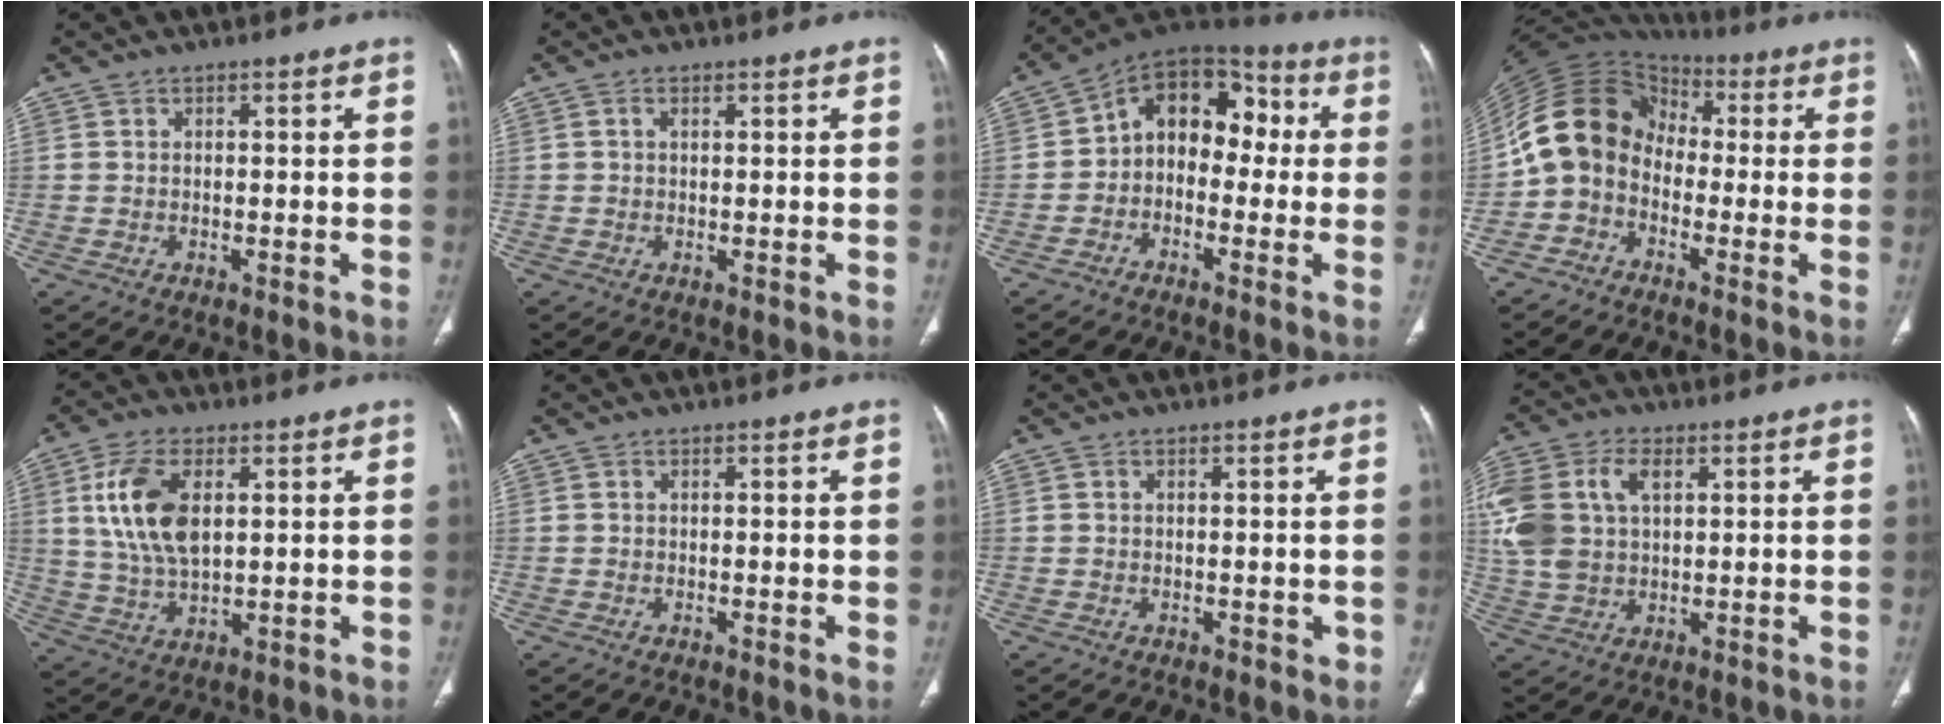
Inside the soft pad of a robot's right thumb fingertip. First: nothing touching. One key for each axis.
{"total": 0.9, "fx": 0.4, "fy": 0.6, "fz": 0.6, "tx": -0.012, "ty": 0.004, "tz": 0.005}
{"total": 13.1, "fx": -0.2, "fy": 9.5, "fz": 9.0, "tx": -0.081, "ty": 0.052, "tz": -0.025}
{"total": 12.7, "fx": -2.3, "fy": 10.4, "fz": 7.0, "tx": -0.119, "ty": 0.058, "tz": -0.062}
{"total": 11.9, "fx": 3.1, "fy": 6.4, "fz": 9.6, "tx": -0.188, "ty": -0.009, "tz": 0.061}
{"total": 0.6, "fx": 0.1, "fy": 0.3, "fz": 0.5, "tx": -0.005, "ty": -0.001, "tz": 0.002}
{"total": 1.0, "fx": 0.2, "fy": 0.8, "fz": 0.6, "tx": -0.008, "ty": -0.002, "tz": 0.007}
{"total": 13.6, "fx": 3.6, "fy": 9.0, "fz": 9.6, "tx": -0.216, "ty": 0.012, "tz": 0.073}